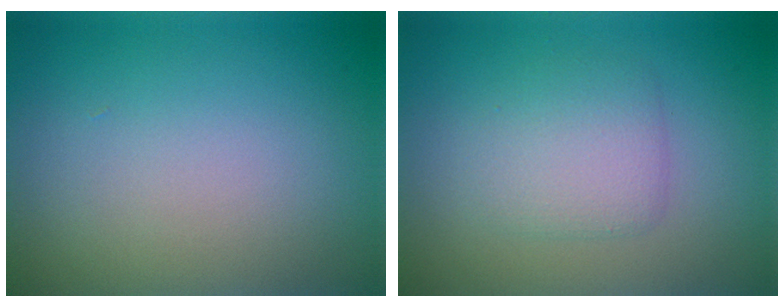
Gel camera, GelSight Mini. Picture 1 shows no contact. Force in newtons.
{"total": 2.8, "press": 2.8, "slide": 0.1}